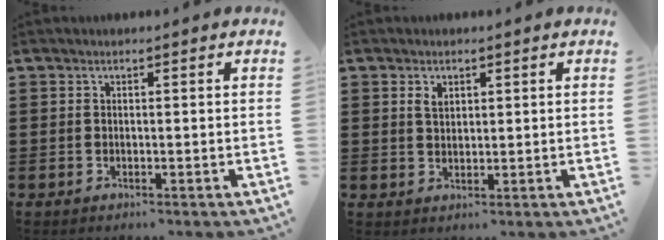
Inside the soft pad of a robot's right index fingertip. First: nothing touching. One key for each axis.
{"total": 1.9, "fx": 0.9, "fy": 1.2, "fz": 1.1, "tx": -0.026, "ty": 0.005, "tz": 0.017}